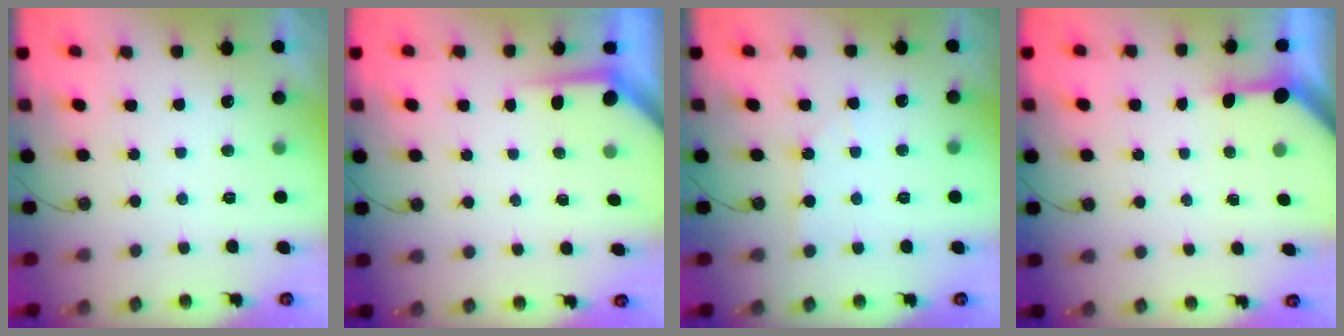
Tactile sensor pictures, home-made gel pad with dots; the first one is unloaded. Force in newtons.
{"total": 3.6, "press": 3.6, "slide": 0.3}
{"total": 2.9, "press": 2.8, "slide": 0.6}
{"total": 3.3, "press": 3.2, "slide": 0.4}